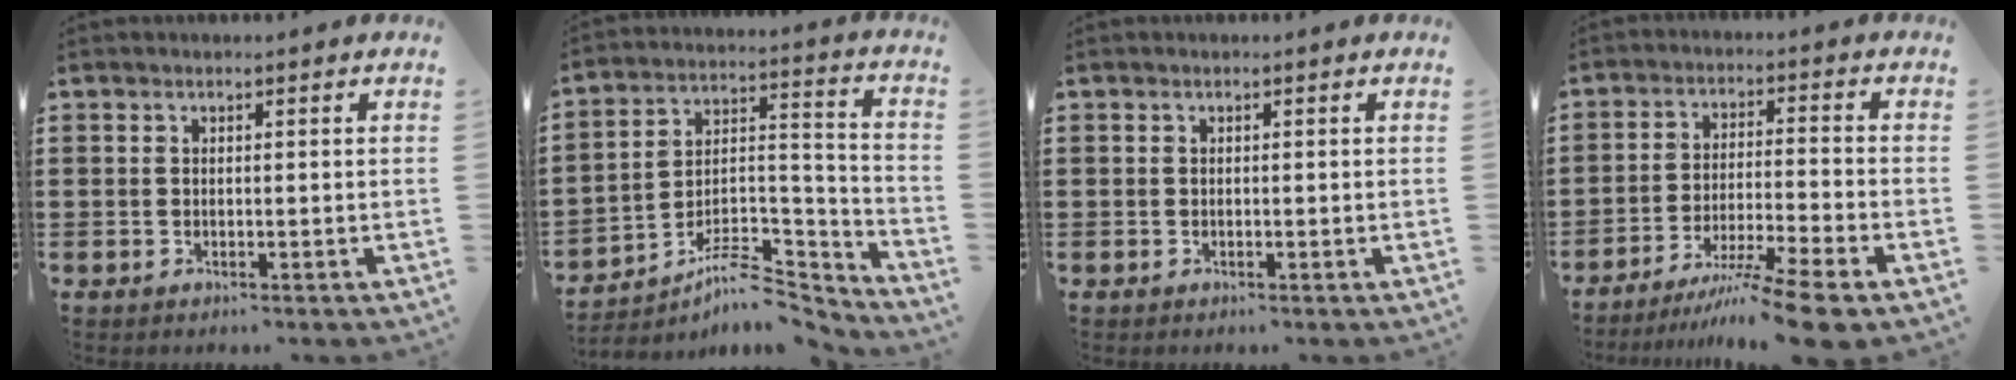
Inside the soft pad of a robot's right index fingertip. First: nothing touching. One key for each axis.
{"total": 7.7, "fx": -6.3, "fy": 2.9, "fz": 3.3, "tx": -0.049, "ty": 0.014, "tz": -0.119}
{"total": 0.0}
{"total": 8.1, "fx": -6.5, "fy": -0.6, "fz": 4.7, "tx": -0.085, "ty": -0.006, "tz": -0.127}